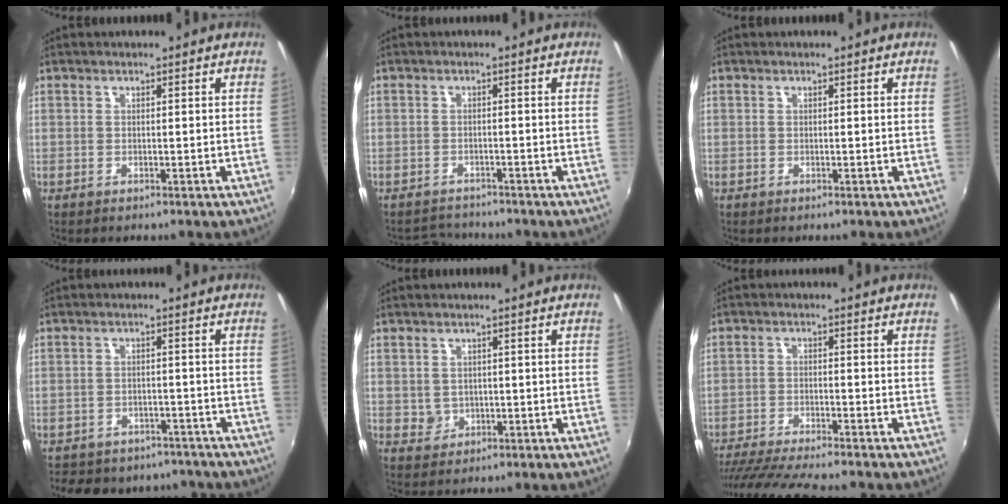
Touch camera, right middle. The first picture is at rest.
{"total": 3.5, "force": [-3.4, 1.1, -0.3], "torque": [-0.011, 0.004, -0.061]}
{"total": 0.0}
{"total": 13.3, "force": [-11.0, 6.2, 4.2], "torque": [-0.102, 0.005, -0.141]}
{"total": 2.4, "force": [0.1, 2.3, 0.5], "torque": [-0.005, 0.002, 0.004]}
{"total": 12.2, "force": [-10.8, 0.6, 5.7], "torque": [-0.130, -0.028, -0.183]}